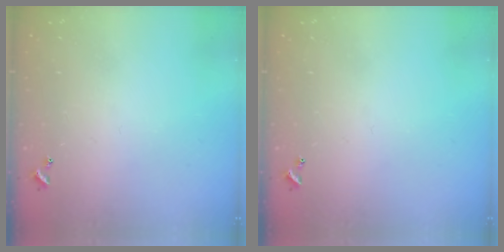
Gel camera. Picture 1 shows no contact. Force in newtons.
{"total": 0.0}